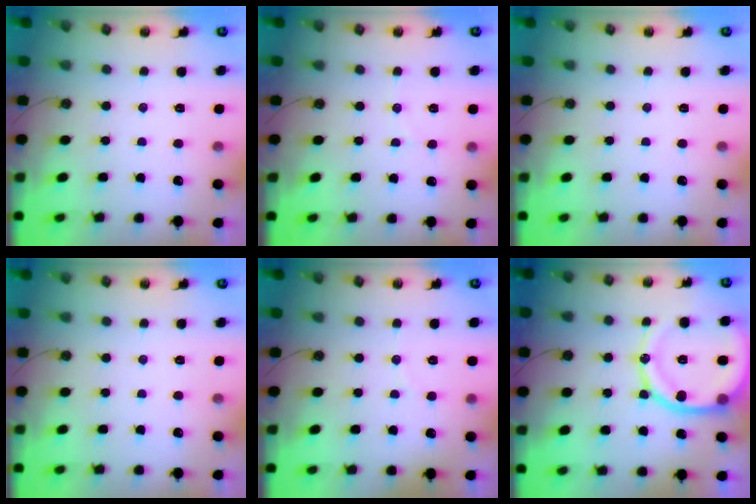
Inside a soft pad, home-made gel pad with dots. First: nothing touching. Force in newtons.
{"total": 4.3, "press": 4.2, "slide": 0.4}
{"total": 0.0}
{"total": 0.0}
{"total": 2.8, "press": 2.8, "slide": 0.4}
{"total": 17.4, "press": 17.3, "slide": 2.2}